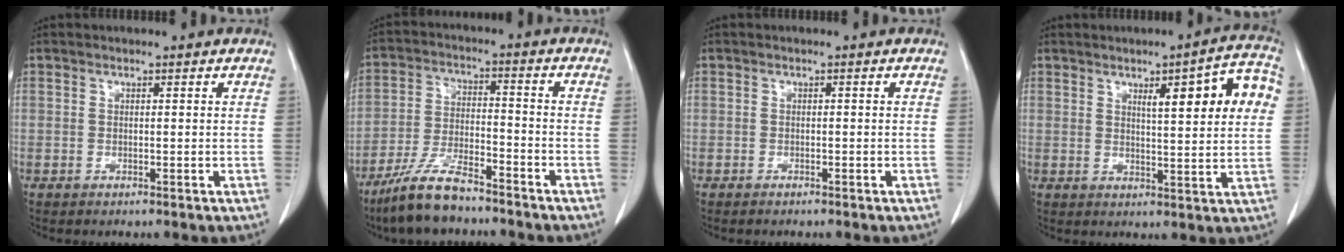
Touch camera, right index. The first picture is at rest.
{"total": 9.7, "force": [-7.9, 1.8, 5.5], "torque": [-0.112, -0.018, -0.151]}
{"total": 0.6, "force": [-0.5, 0.0, 0.4], "torque": [-0.007, -0.001, -0.010]}
{"total": 10.5, "force": [3.2, 1.6, 9.9], "torque": [-0.127, 0.018, 0.039]}